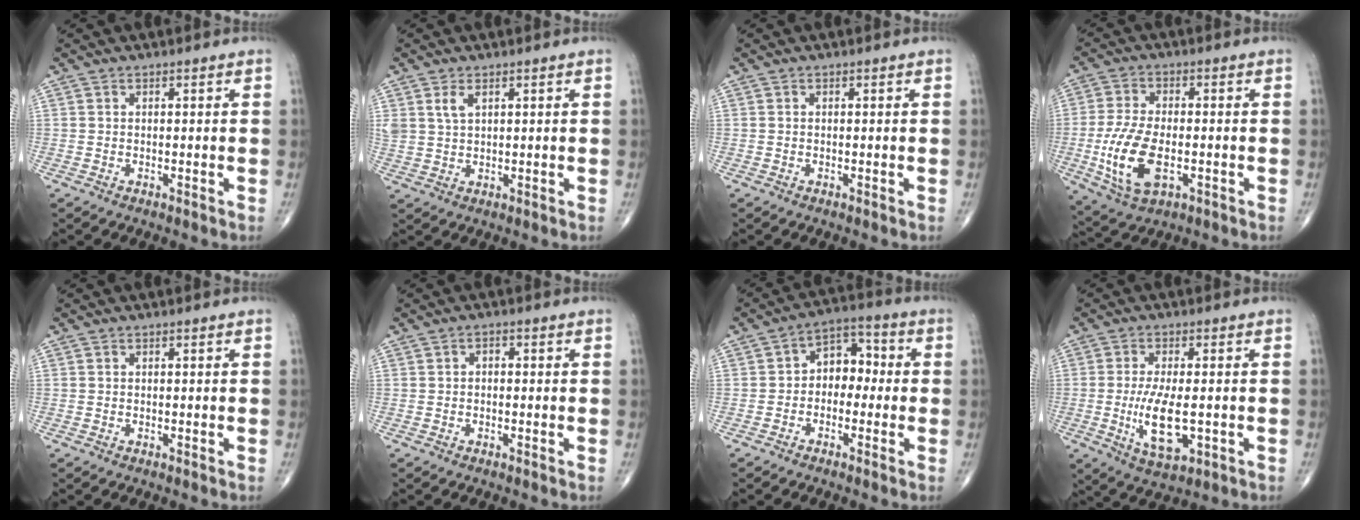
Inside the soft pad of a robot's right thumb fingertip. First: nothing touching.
{"total": 3.5, "force": [1.7, 1.9, 2.4], "torque": [-0.049, -0.003, 0.039]}
{"total": 0.0}
{"total": 12.3, "force": [-2.8, 6.3, 10.1], "torque": [-0.210, 0.000, -0.045]}
{"total": 0.0}
{"total": 1.2, "force": [-0.1, 0.8, 0.8], "torque": [-0.004, 0.005, -0.007]}
{"total": 7.2, "force": [-0.8, 5.3, 4.8], "torque": [-0.038, 0.036, -0.031]}
{"total": 9.4, "force": [-1.6, 3.7, 8.5], "torque": [-0.158, -0.015, -0.021]}